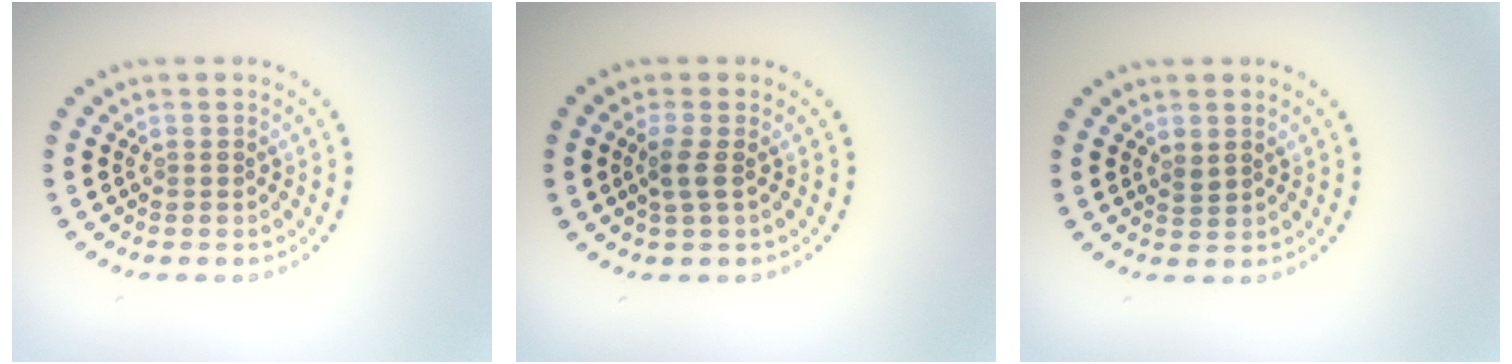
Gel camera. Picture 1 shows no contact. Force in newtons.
{"total": 1.5, "press": 1.3, "slide": 0.9}
{"total": 0.8, "press": 0.7, "slide": 0.4}